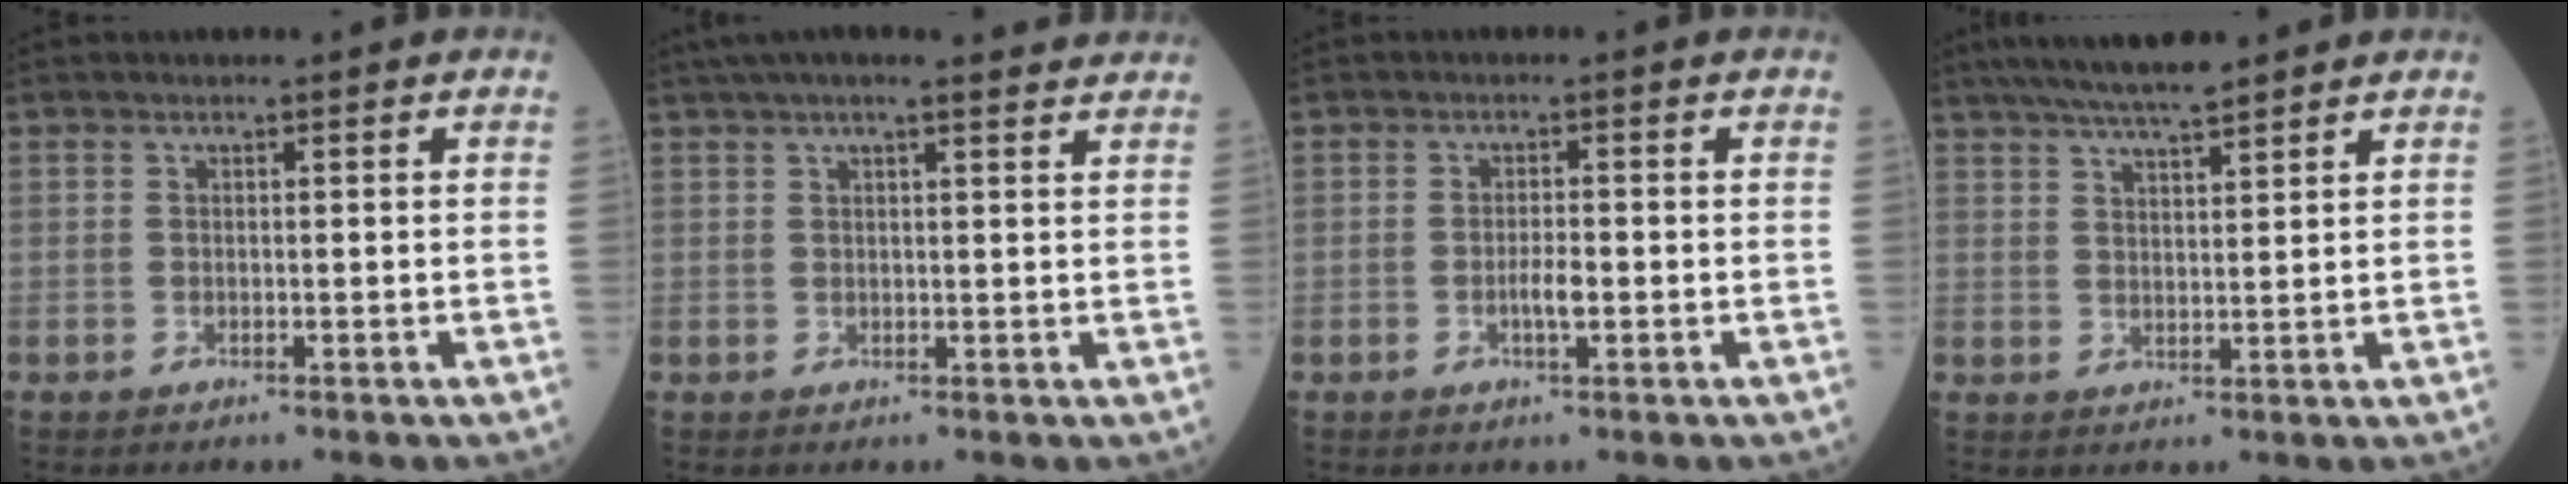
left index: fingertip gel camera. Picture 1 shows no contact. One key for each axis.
{"total": 10.9, "fx": 9.4, "fy": 1.3, "fz": 5.4, "tx": -0.083, "ty": 0.036, "tz": 0.116}
{"total": 2.2, "fx": -0.7, "fy": 0.4, "fz": 2.1, "tx": -0.039, "ty": 0.000, "tz": -0.011}
{"total": 8.8, "fx": 7.5, "fy": 0.8, "fz": 4.6, "tx": -0.076, "ty": 0.024, "tz": 0.122}